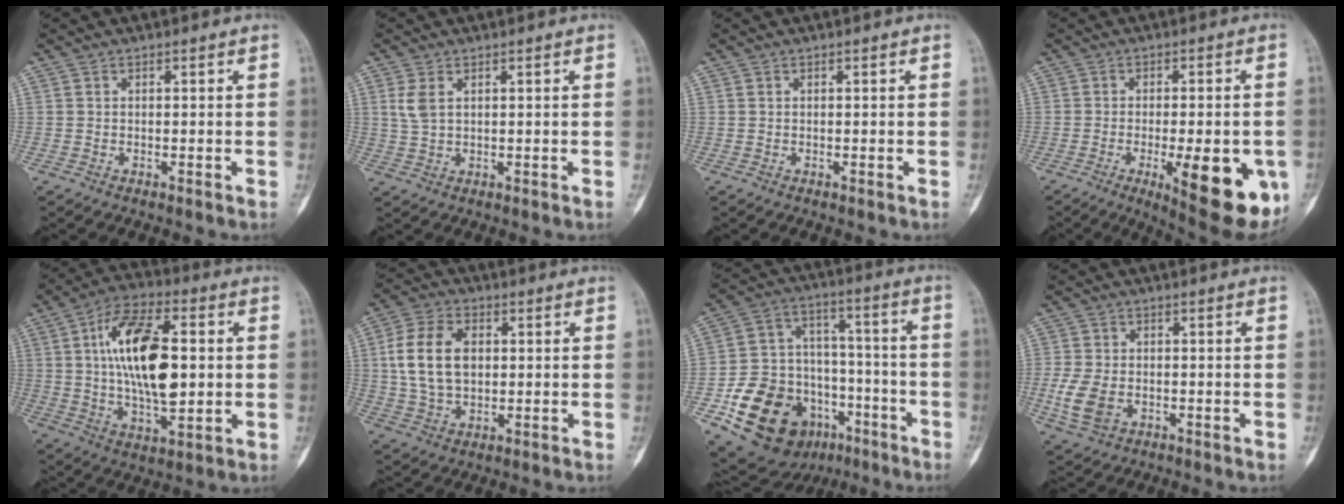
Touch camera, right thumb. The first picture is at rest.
{"total": 3.3, "force": [1.2, 1.8, 2.6], "torque": [-0.061, 0.003, 0.032]}
{"total": 0.0}
{"total": 17.7, "force": [-5.7, 5.9, 15.6], "torque": [-0.156, -0.006, -0.059]}
{"total": 19.3, "force": [2.2, 9.1, 16.9], "torque": [-0.279, 0.005, 0.037]}
{"total": 12.7, "force": [1.6, 8.5, 9.3], "torque": [-0.166, 0.007, 0.030]}
{"total": 24.0, "force": [-10.4, 17.1, 13.2], "torque": [-0.206, 0.092, -0.155]}
{"total": 7.3, "force": [-1.8, 5.1, 4.9], "torque": [-0.104, -0.001, -0.031]}